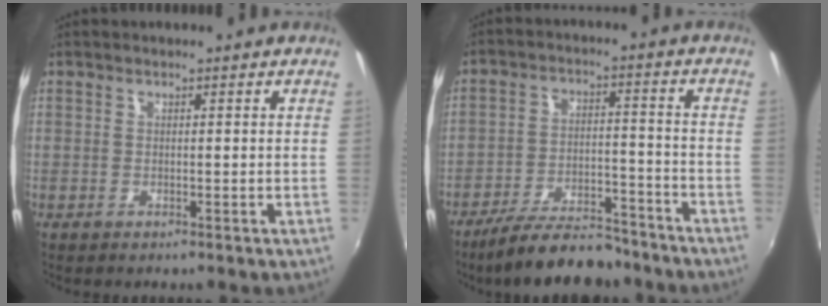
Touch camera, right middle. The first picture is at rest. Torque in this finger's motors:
{"motor_torque": [1.07, -1.07, 0.30, 0.21]}